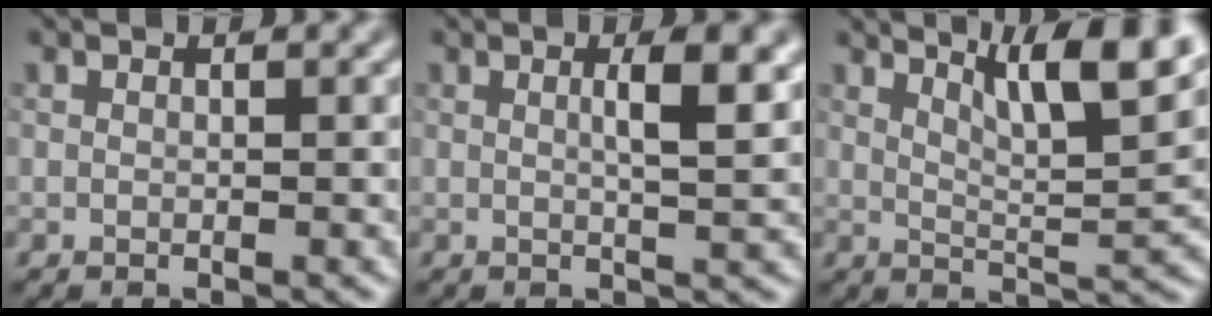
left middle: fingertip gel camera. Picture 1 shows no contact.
{"total": 3.9, "force": [0.9, 1.0, 3.7], "torque": [-0.049, 0.003, 0.011]}
{"total": 8.6, "force": [5.1, 1.9, 6.6], "torque": [-0.089, 0.008, 0.076]}